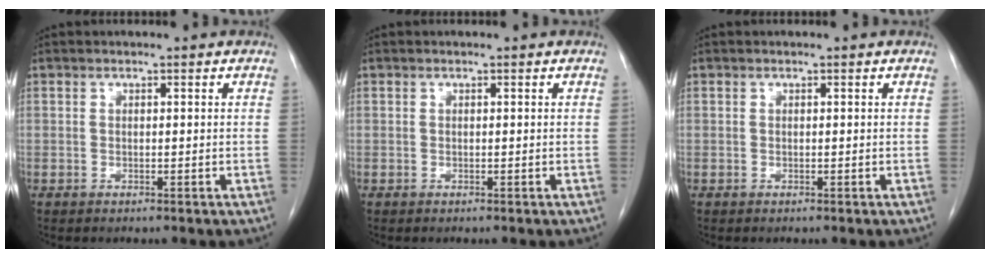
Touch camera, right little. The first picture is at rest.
{"total": 0.0}
{"total": 0.0}